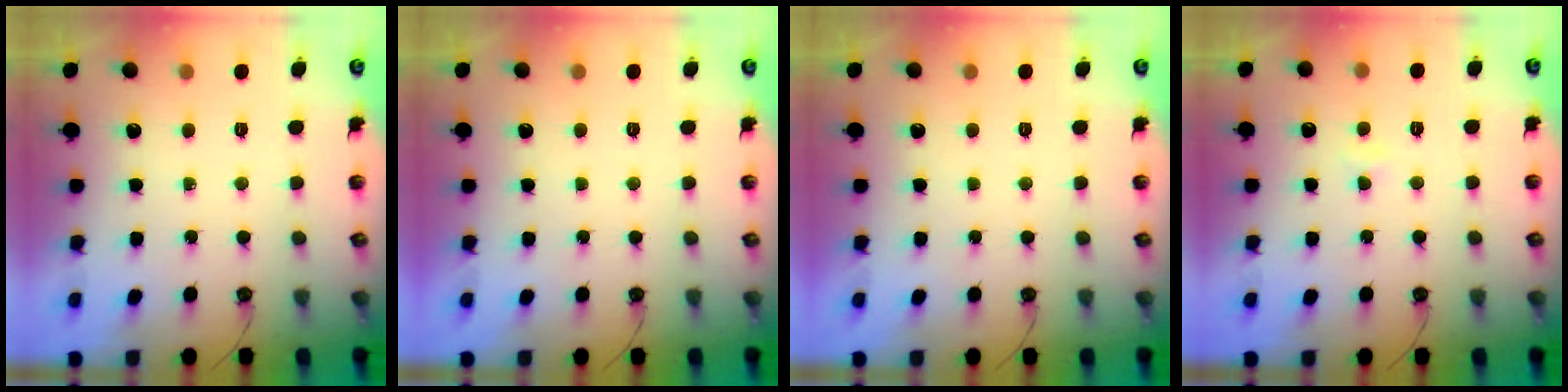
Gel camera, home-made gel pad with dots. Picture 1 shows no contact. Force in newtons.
{"total": 0.0}
{"total": 0.0}
{"total": 2.4, "press": 2.3, "slide": 0.6}